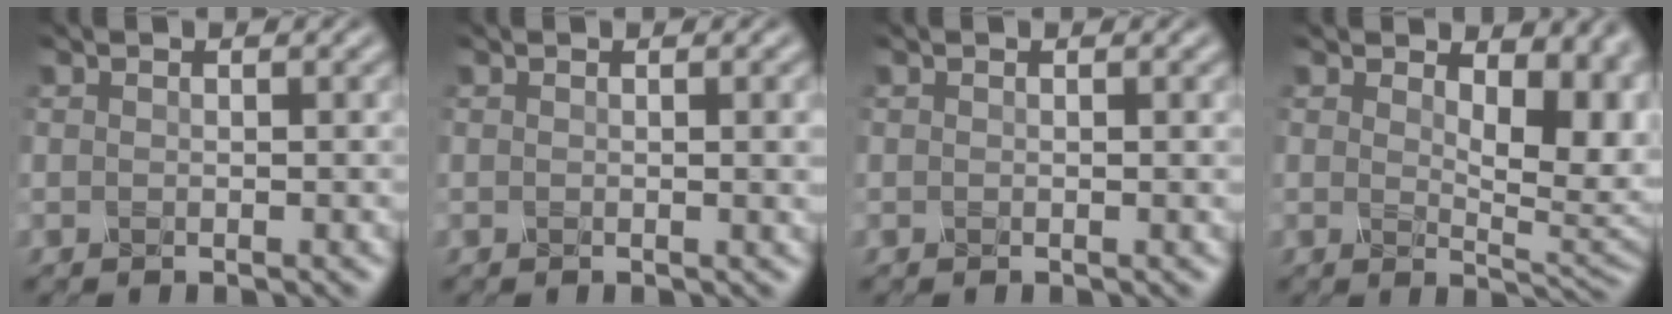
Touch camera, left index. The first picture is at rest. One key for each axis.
{"total": 1.1, "fx": 0.2, "fy": 0.1, "fz": 1.1, "tx": -0.012, "ty": -0.004, "tz": 0.005}
{"total": 0.0}
{"total": 6.4, "fx": 1.8, "fy": 3.4, "fz": 5.2, "tx": -0.077, "ty": -0.014, "tz": 0.034}